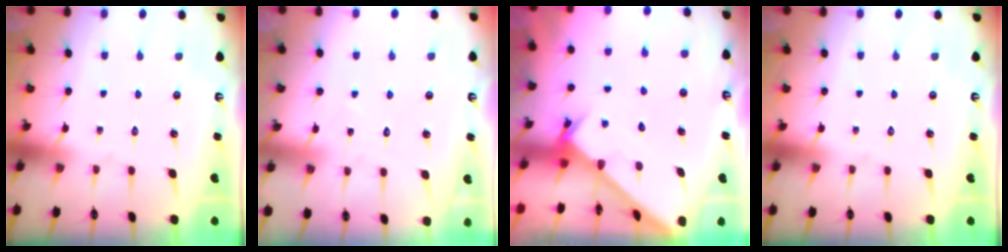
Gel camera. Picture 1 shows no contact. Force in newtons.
{"total": 4.9, "press": 4.9, "slide": 0.5}
{"total": 2.4, "press": 2.4, "slide": 0.2}
{"total": 0.0}